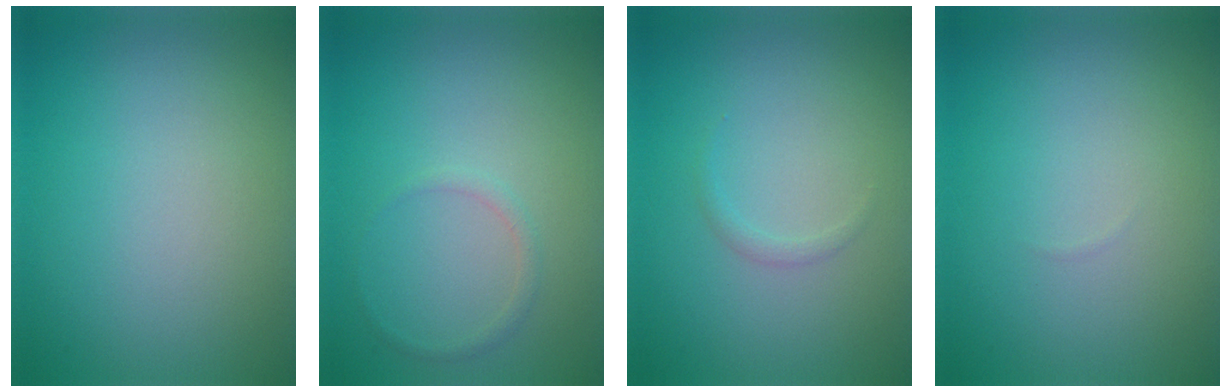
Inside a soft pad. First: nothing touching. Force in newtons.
{"total": 0.8, "press": 0.8, "slide": 0.0}
{"total": 0.6, "press": 0.6, "slide": 0.1}
{"total": 0.0}